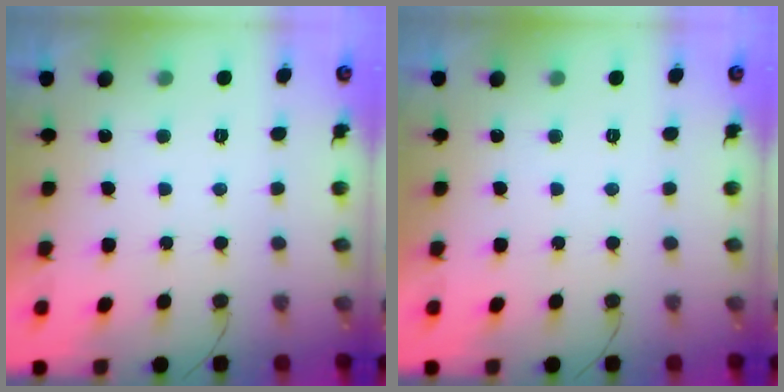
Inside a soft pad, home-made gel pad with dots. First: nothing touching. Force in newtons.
{"total": 0.0}